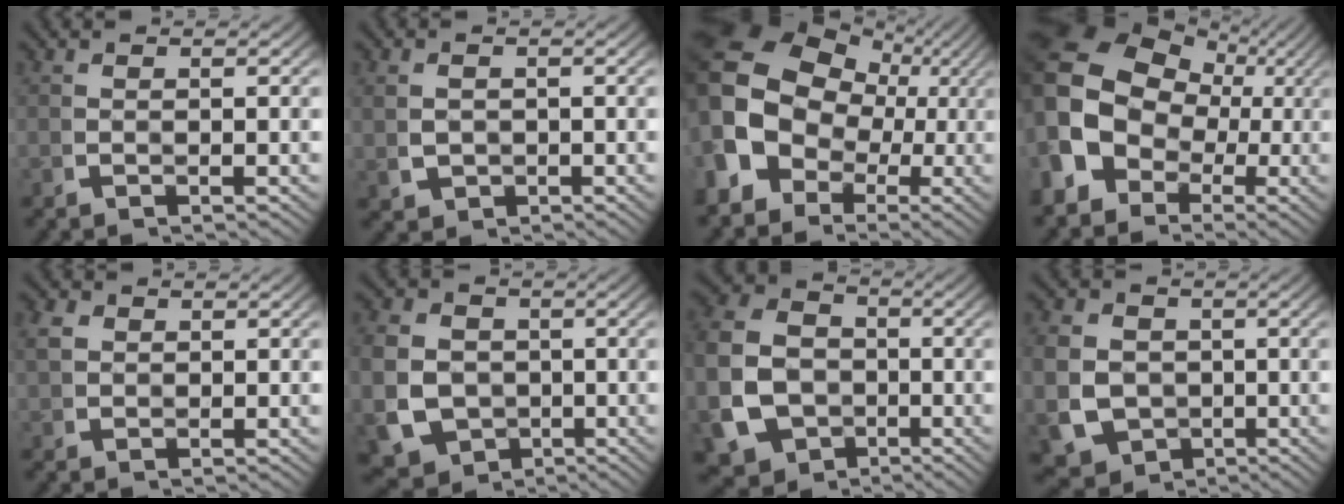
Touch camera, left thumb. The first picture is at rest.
{"total": 2.8, "force": [-0.1, 2.3, 1.5], "torque": [-0.040, -0.016, 0.011]}
{"total": 13.9, "force": [1.4, 10.4, 9.1], "torque": [-0.202, -0.023, 0.028]}
{"total": 12.6, "force": [1.1, 9.6, 8.1], "torque": [-0.184, -0.024, 0.024]}
{"total": 2.1, "force": [1.1, 1.5, 0.9], "torque": [-0.021, -0.003, 0.027]}
{"total": 11.6, "force": [-3.2, 10.1, 4.8], "torque": [-0.118, -0.057, -0.038]}
{"total": 14.4, "force": [-2.8, 12.3, 7.0], "torque": [-0.152, -0.052, -0.038]}
{"total": 10.4, "force": [-2.6, 9.0, 4.5], "torque": [-0.109, -0.055, -0.026]}